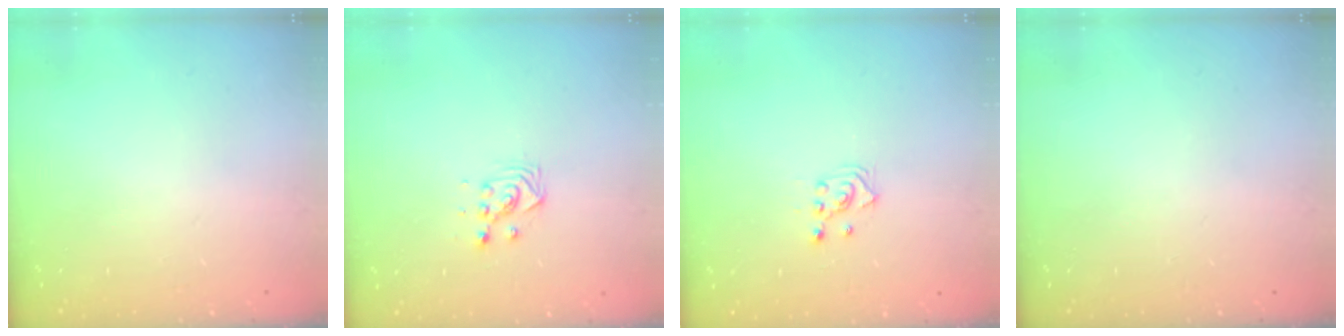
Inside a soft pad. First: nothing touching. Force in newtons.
{"total": 3.7, "press": 3.7, "slide": 0.2}
{"total": 2.5, "press": 2.3, "slide": 1.0}
{"total": 0.0}